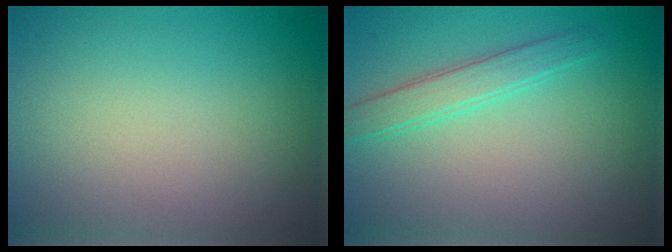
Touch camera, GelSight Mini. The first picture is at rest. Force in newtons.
{"total": 2.4, "press": 2.4, "slide": 0.1}